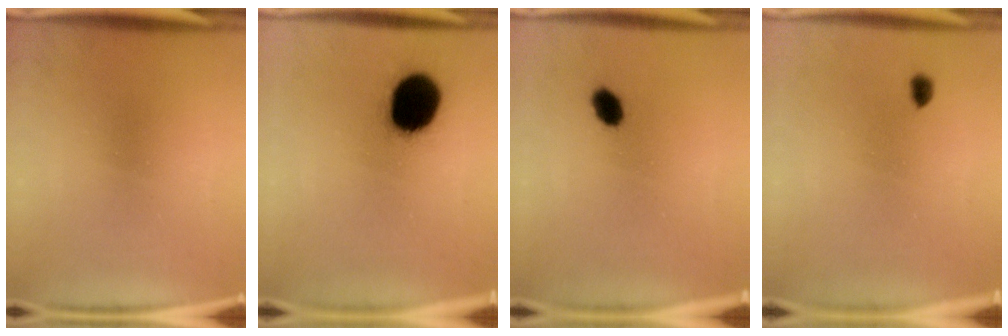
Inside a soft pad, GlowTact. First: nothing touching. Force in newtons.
{"total": 18.9}
{"total": 3.6}
{"total": 2.1}